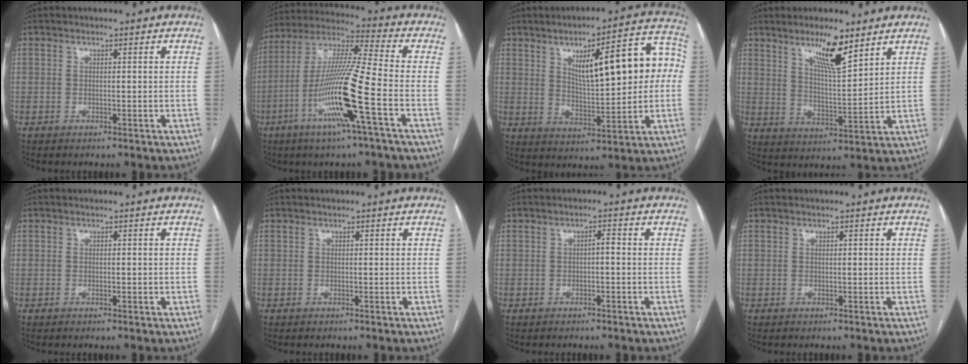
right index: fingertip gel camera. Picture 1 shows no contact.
{"total": 16.3, "force": [-5.9, -0.7, 15.1], "torque": [-0.303, -0.012, -0.118]}
{"total": 16.4, "force": [3.2, 4.3, 15.5], "torque": [-0.211, 0.034, 0.052]}
{"total": 9.0, "force": [6.1, 1.1, 6.5], "torque": [-0.116, -0.010, 0.109]}
{"total": 0.7, "force": [-0.1, 0.3, 0.6], "torque": [-0.009, -0.001, -0.001]}
{"total": 0.0}
{"total": 1.3, "force": [-0.2, 0.4, 1.2], "torque": [-0.020, 0.006, -0.003]}
{"total": 0.0}